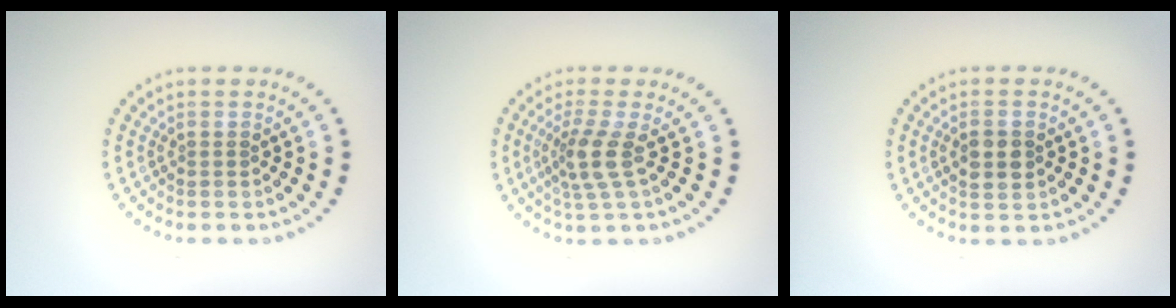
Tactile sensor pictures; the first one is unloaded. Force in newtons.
{"total": 2.8, "press": 2.1, "slide": 1.9}
{"total": 2.3, "press": 2.3, "slide": 0.1}